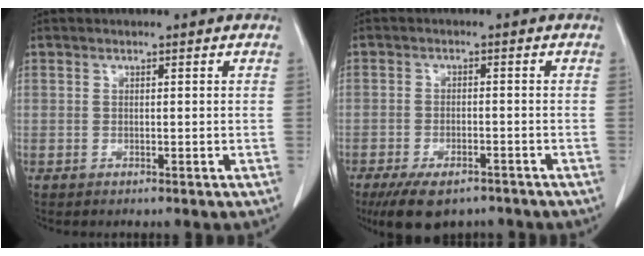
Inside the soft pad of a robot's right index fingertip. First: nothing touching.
{"total": 8.4, "force": [-6.2, 3.4, 4.5], "torque": [-0.071, -0.006, -0.094]}